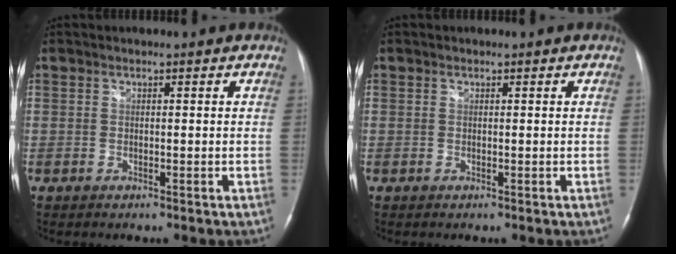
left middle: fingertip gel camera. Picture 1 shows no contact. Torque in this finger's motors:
{"motor_torque": [-0.15, 0.03, 0.07, 0.01]}